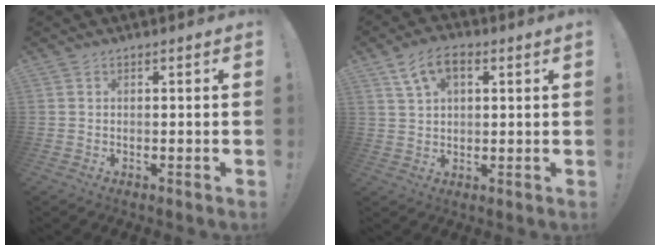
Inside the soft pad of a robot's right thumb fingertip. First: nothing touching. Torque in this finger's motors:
{"motor_torque": [0.09, 0.11, 0.21, 0.16, 0.00]}